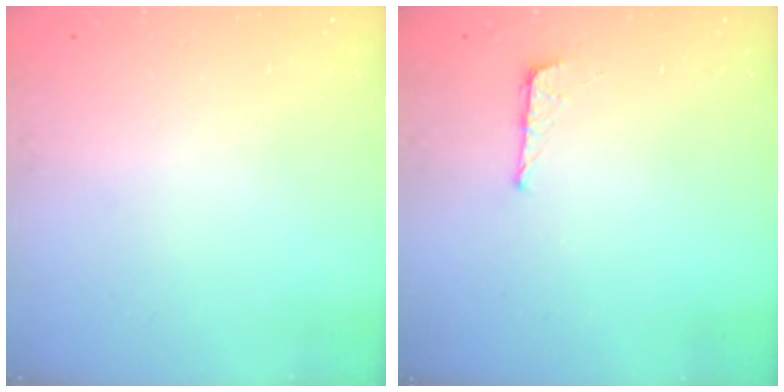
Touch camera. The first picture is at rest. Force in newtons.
{"total": 5.1, "press": 5.1, "slide": 0.3}